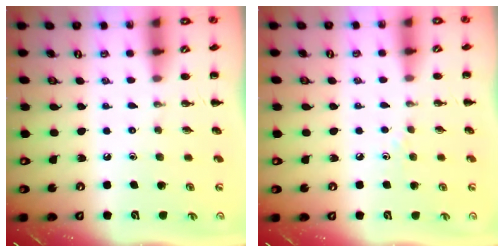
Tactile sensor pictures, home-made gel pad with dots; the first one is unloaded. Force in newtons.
{"total": 2.7, "press": 2.5, "slide": 1.0}